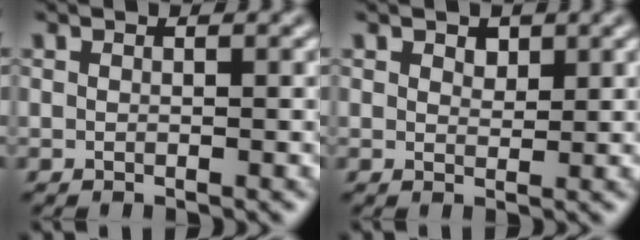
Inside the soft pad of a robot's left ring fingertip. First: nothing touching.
{"total": 1.2, "force": [0.8, 0.7, 0.5], "torque": [-0.008, 0.000, 0.014]}